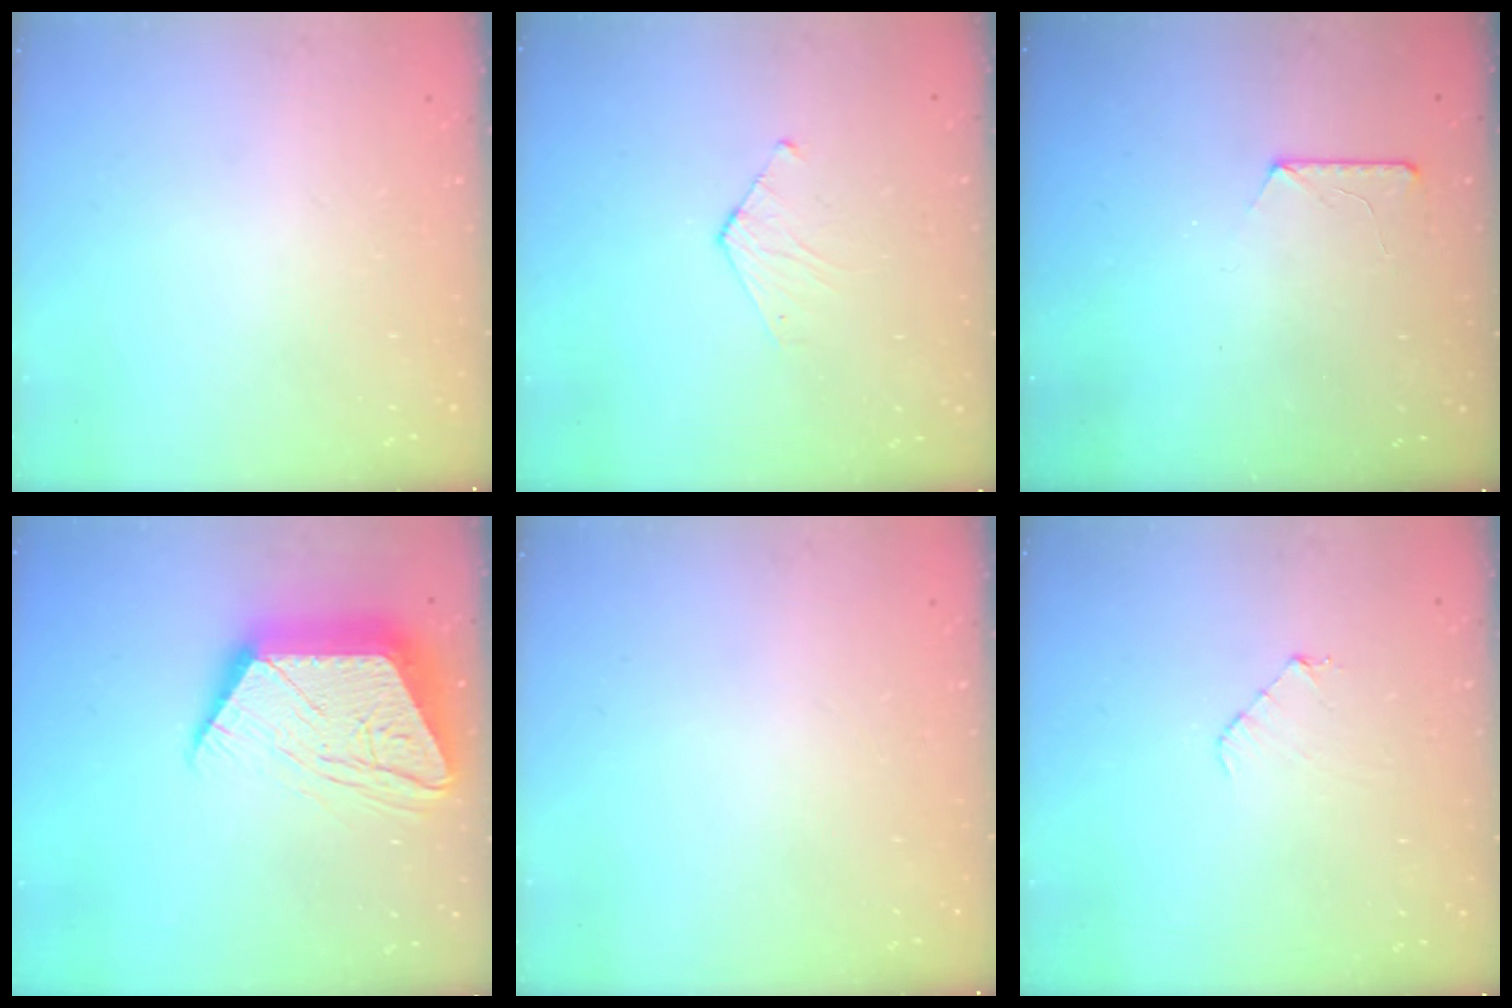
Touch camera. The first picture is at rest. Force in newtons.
{"total": 3.6, "press": 3.6, "slide": 0.3}
{"total": 7.3, "press": 7.2, "slide": 0.8}
{"total": 19.9, "press": 19.9, "slide": 1.3}
{"total": 0.0}
{"total": 4.8, "press": 4.8, "slide": 0.3}